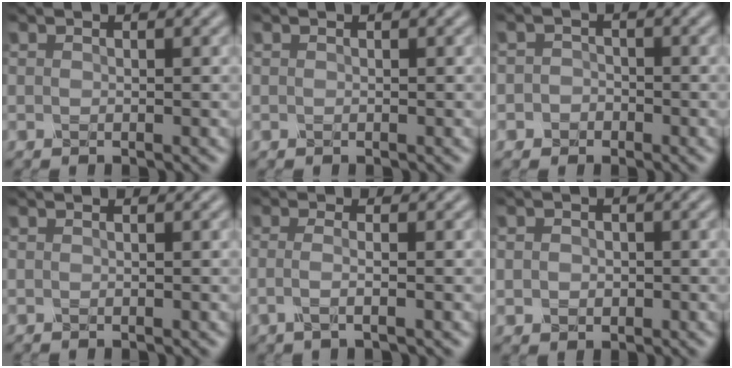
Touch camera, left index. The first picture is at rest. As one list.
[{"total": 0.0}, {"total": 1.9, "force": [-0.6, 1.8, 0.3], "torque": [0.019, 0.008, -0.024]}, {"total": 0.0}, {"total": 2.4, "force": [-0.3, 0.9, 2.2], "torque": [-0.034, -0.003, -0.017]}, {"total": 1.8, "force": [0.0, 1.6, 0.8], "torque": [-0.009, 0.001, -0.005]}]